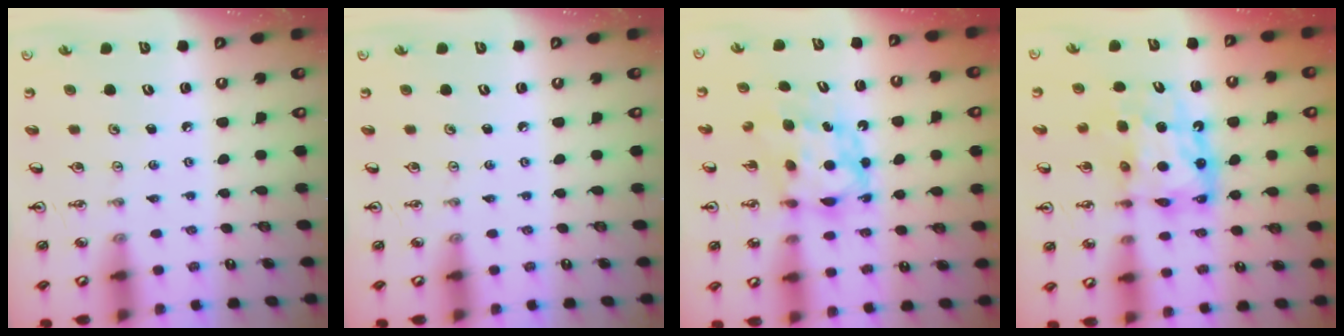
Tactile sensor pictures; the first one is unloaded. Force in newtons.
{"total": 0.0}
{"total": 7.0, "press": 7.0, "slide": 0.3}
{"total": 11.3, "press": 11.2, "slide": 1.0}